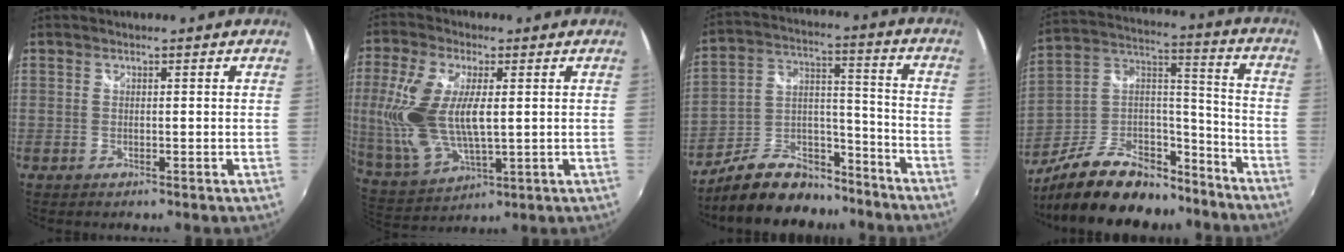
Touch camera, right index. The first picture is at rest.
{"total": 16.0, "force": [2.0, 7.3, 14.1], "torque": [-0.297, -0.001, 0.052]}
{"total": 15.5, "force": [-11.8, 7.7, 6.3], "torque": [-0.128, 0.042, -0.184]}
{"total": 21.4, "force": [-15.7, 10.3, 10.4], "torque": [-0.212, 0.047, -0.240]}